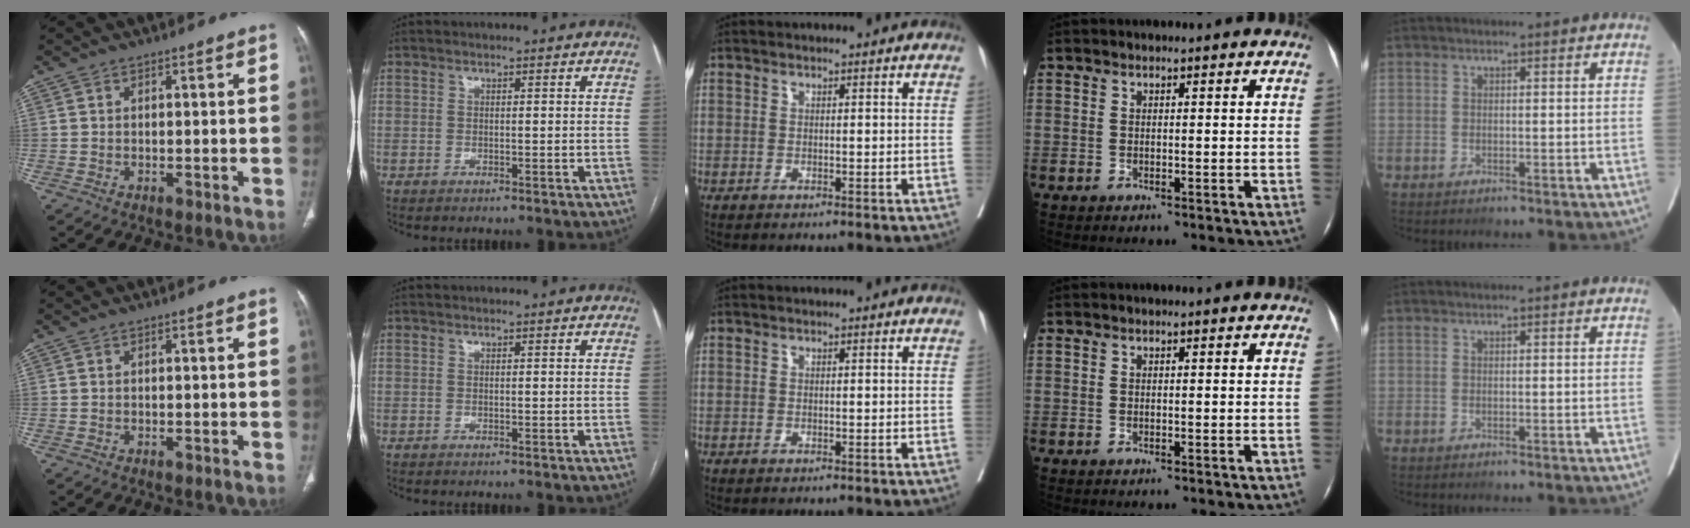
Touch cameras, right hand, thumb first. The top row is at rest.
{}